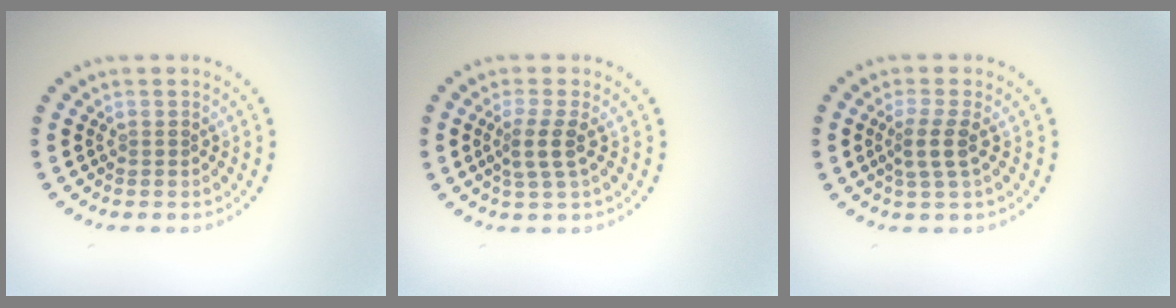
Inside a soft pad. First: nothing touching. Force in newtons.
{"total": 2.3, "press": 1.9, "slide": 1.4}
{"total": 2.3, "press": 1.8, "slide": 1.3}